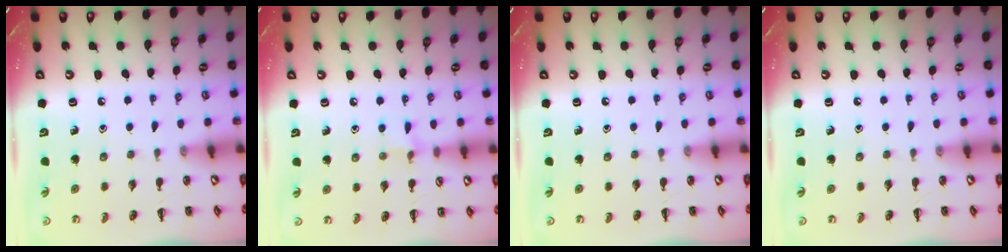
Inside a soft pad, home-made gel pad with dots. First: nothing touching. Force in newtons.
{"total": 5.8, "press": 5.5, "slide": 1.8}
{"total": 0.0}
{"total": 0.0}